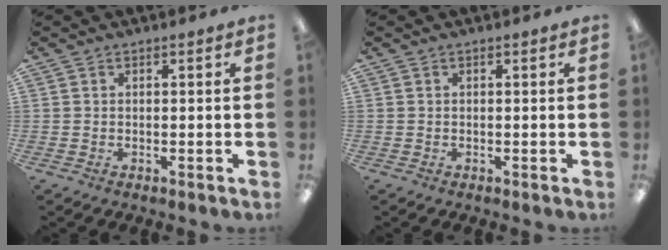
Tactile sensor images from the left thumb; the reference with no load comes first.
{"total": 0.0}